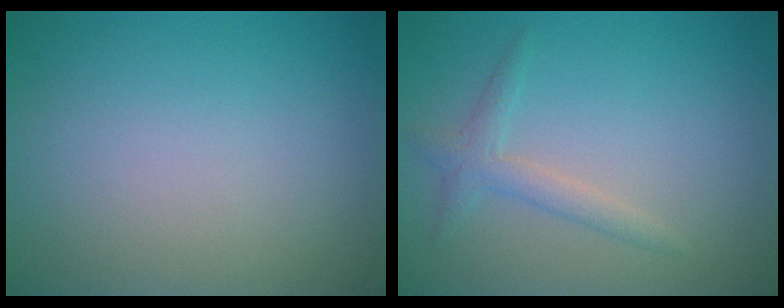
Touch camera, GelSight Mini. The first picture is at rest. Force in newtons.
{"total": 1.9, "press": 1.9, "slide": 0.0}